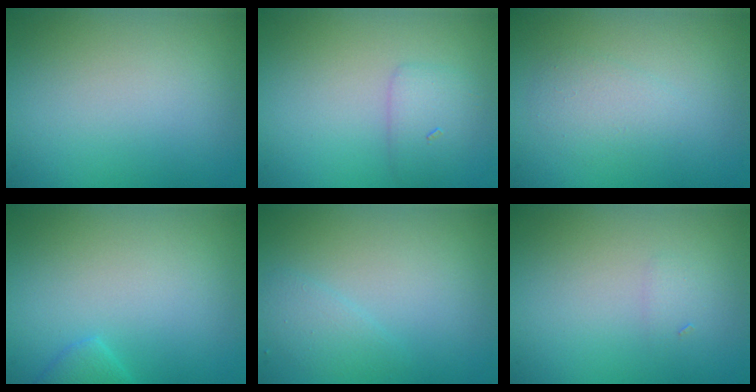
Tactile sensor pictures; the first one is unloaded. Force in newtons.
{"total": 1.8, "press": 1.8, "slide": 0.1}
{"total": 1.8, "press": 1.8, "slide": 0.1}
{"total": 1.3, "press": 1.3, "slide": 0.1}
{"total": 1.3, "press": 1.3, "slide": 0.0}
{"total": 0.6, "press": 0.6, "slide": 0.0}